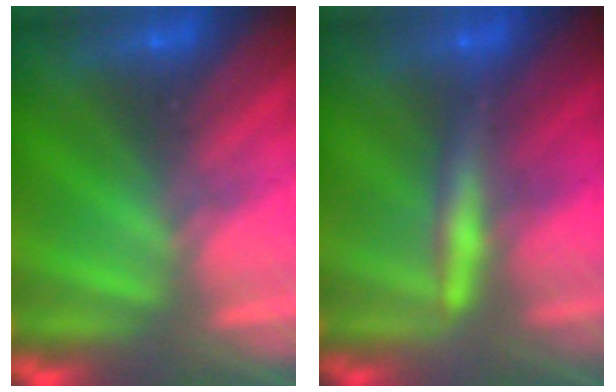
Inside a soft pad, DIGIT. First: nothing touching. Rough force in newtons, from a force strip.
{"total": 2.4}